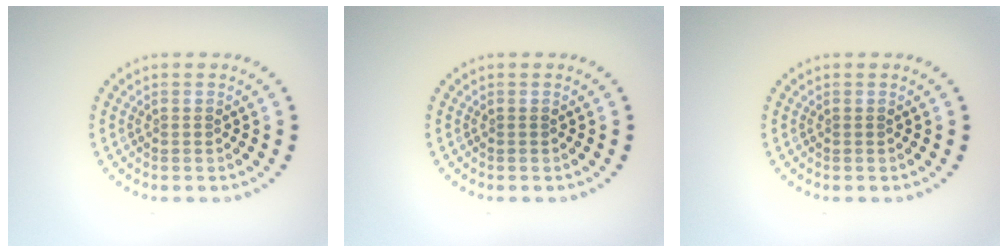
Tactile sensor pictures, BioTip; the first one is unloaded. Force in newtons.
{"total": 0.0}
{"total": 0.0}